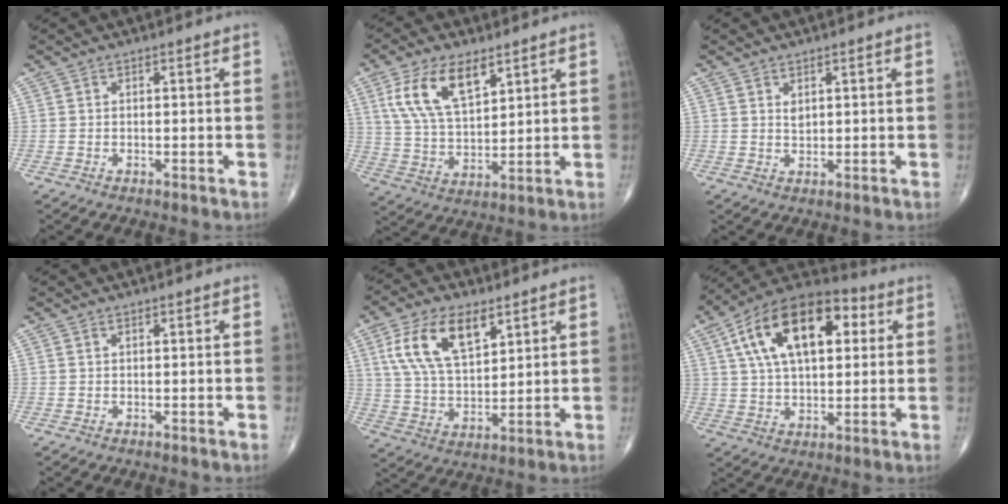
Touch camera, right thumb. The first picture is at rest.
{"total": 12.8, "force": [6.3, 6.1, 9.3], "torque": [-0.164, -0.020, 0.128]}
{"total": 1.5, "force": [0.8, 0.8, 1.0], "torque": [-0.013, -0.006, 0.018]}
{"total": 0.0}
{"total": 14.1, "force": [6.4, 6.9, 10.4], "torque": [-0.184, -0.016, 0.125]}
{"total": 20.7, "force": [6.3, 11.0, 16.3], "torque": [-0.256, 0.015, 0.096]}